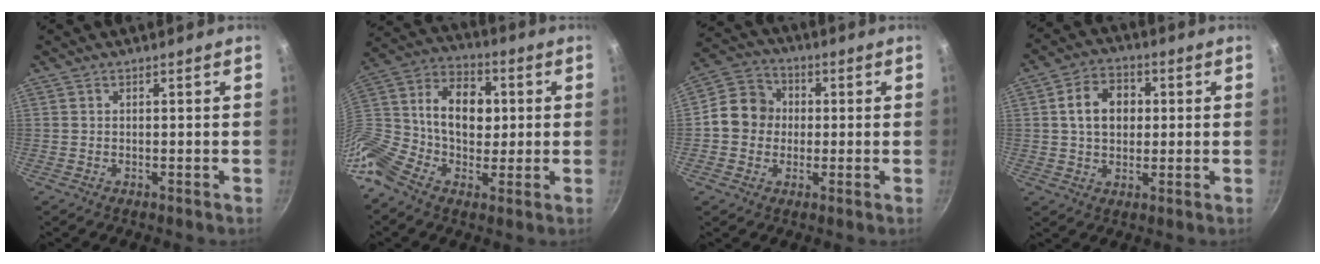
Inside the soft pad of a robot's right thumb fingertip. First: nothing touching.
{"total": 18.1, "force": [-0.2, 12.8, 12.8], "torque": [-0.227, 0.038, -0.028]}
{"total": 9.2, "force": [-0.1, 8.3, 4.0], "torque": [-0.037, 0.018, -0.023]}
{"total": 8.9, "force": [1.3, 6.8, 5.7], "torque": [-0.073, 0.012, 0.015]}